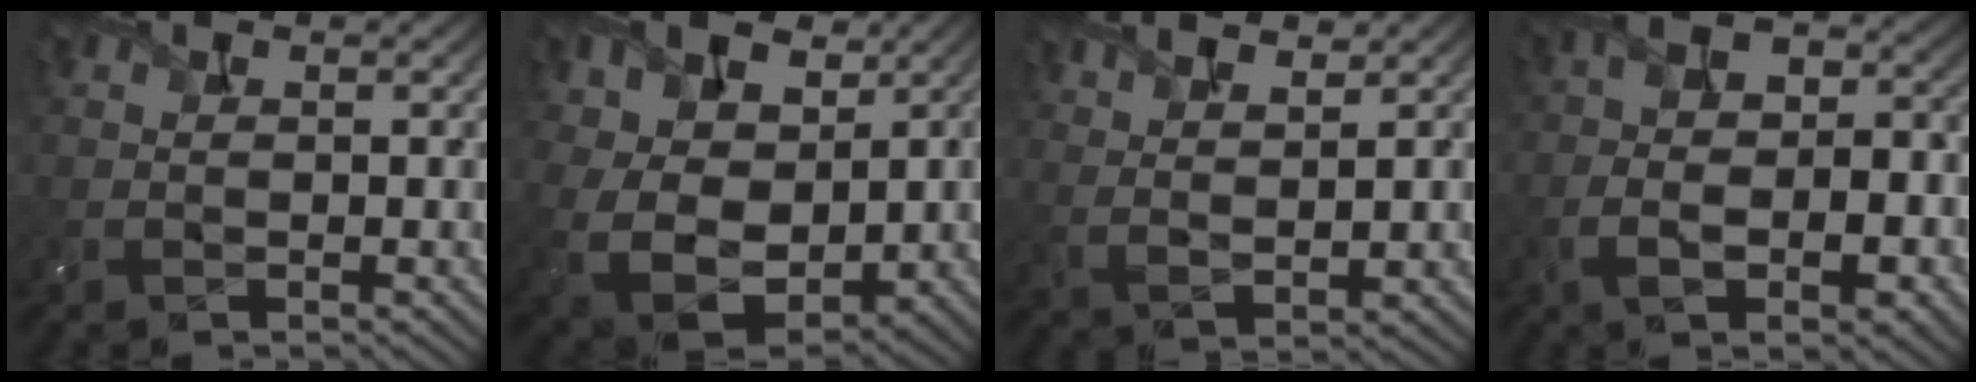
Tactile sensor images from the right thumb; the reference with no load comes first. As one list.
[{"total": 12.8, "force": [2.6, 9.4, 8.3], "torque": [-0.199, -0.004, 0.055]}, {"total": 5.6, "force": [4.2, 1.5, 3.4], "torque": [-0.064, 0.004, 0.069]}, {"total": 9.7, "force": [-2.7, 5.0, 7.8], "torque": [-0.137, -0.006, -0.042]}]